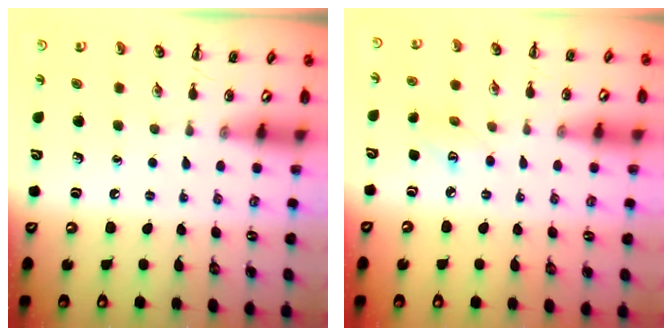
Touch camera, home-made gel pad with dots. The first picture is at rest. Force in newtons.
{"total": 3.3, "press": 3.2, "slide": 0.9}